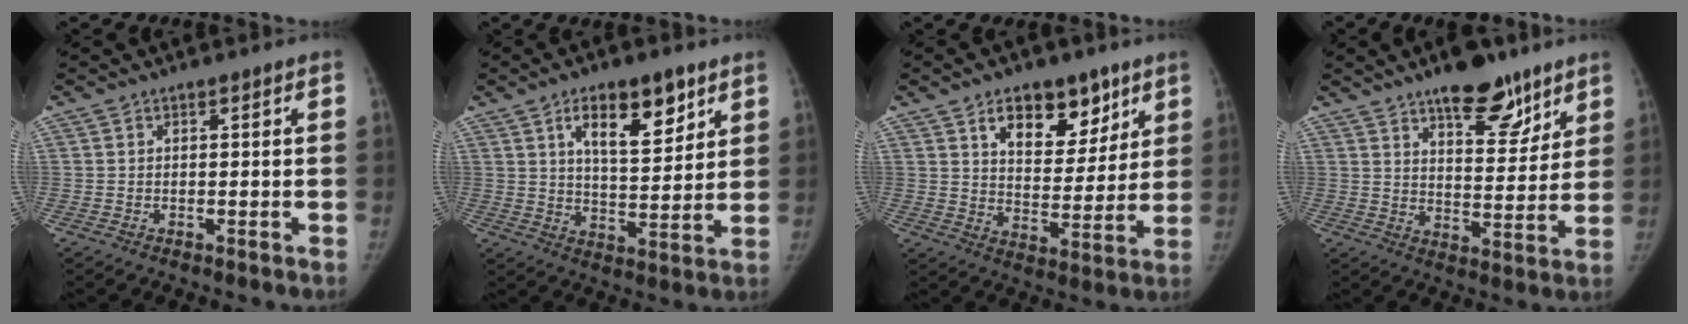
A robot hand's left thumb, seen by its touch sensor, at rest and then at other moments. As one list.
[{"total": 12.2, "force": [6.4, 5.3, 8.9], "torque": [-0.111, -0.035, 0.107]}, {"total": 13.3, "force": [7.6, 7.8, 7.7], "torque": [-0.070, -0.042, 0.123]}, {"total": 13.3, "force": [9.0, 5.5, 8.1], "torque": [-0.075, -0.054, 0.136]}]